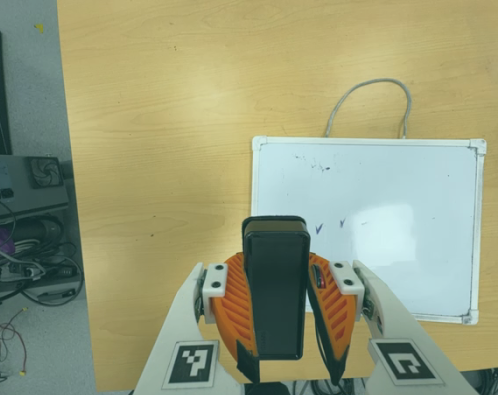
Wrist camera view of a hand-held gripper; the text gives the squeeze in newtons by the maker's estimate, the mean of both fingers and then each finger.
{"total": 9.4, "left": 7.4, "right": 11.3}